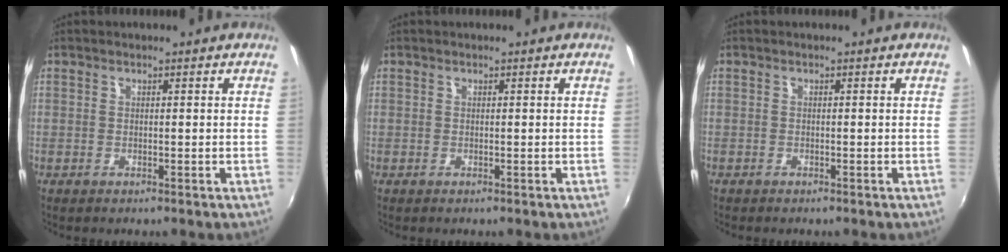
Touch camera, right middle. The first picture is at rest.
{"total": 0.0}
{"total": 0.7, "force": [-0.6, 0.4, 0.0], "torque": [-0.003, 0.000, -0.012]}